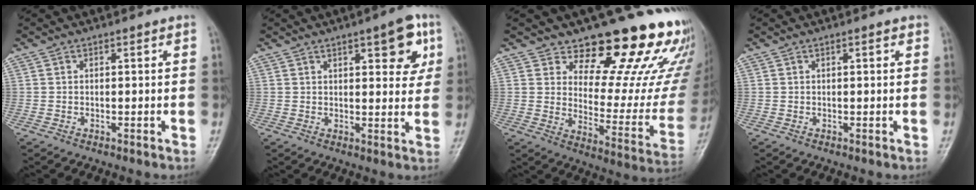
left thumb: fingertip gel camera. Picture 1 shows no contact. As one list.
[{"total": 8.7, "force": [4.0, 3.1, 7.1], "torque": [-0.064, -0.014, 0.047]}, {"total": 22.7, "force": [17.4, 8.7, 11.8], "torque": [-0.102, -0.127, 0.224]}, {"total": 1.0, "force": [0.5, 0.3, 0.8], "torque": [-0.011, 0.002, 0.005]}]